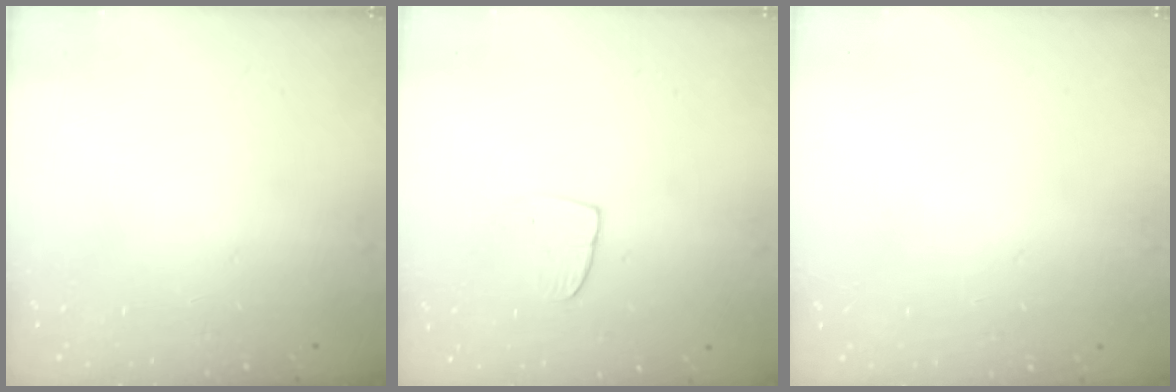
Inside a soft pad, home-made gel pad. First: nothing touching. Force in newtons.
{"total": 5.5, "press": 5.5, "slide": 0.4}
{"total": 0.0}